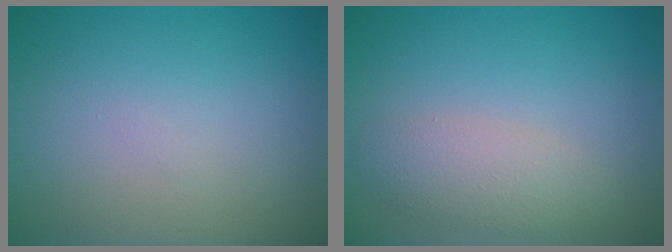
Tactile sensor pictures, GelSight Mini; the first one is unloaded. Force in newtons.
{"total": 3.0, "press": 3.0, "slide": 0.1}